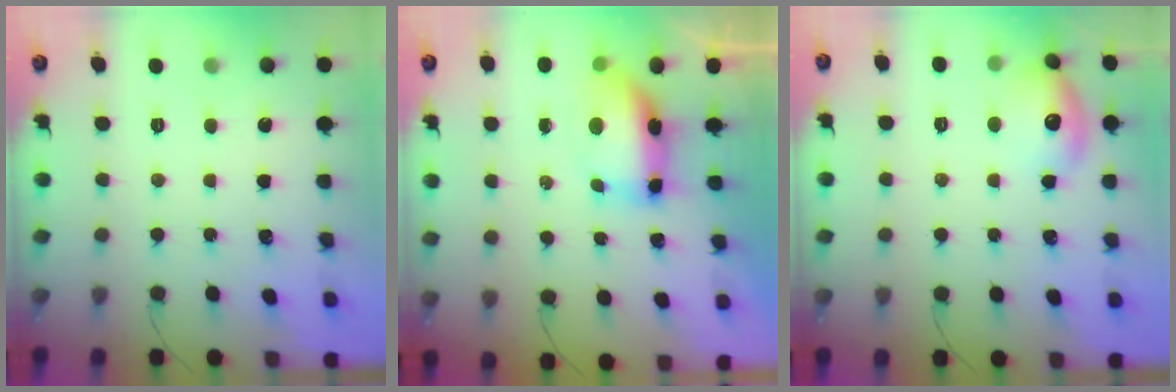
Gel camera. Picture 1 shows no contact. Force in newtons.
{"total": 8.6, "press": 8.4, "slide": 1.6}
{"total": 12.6, "press": 12.6, "slide": 0.9}